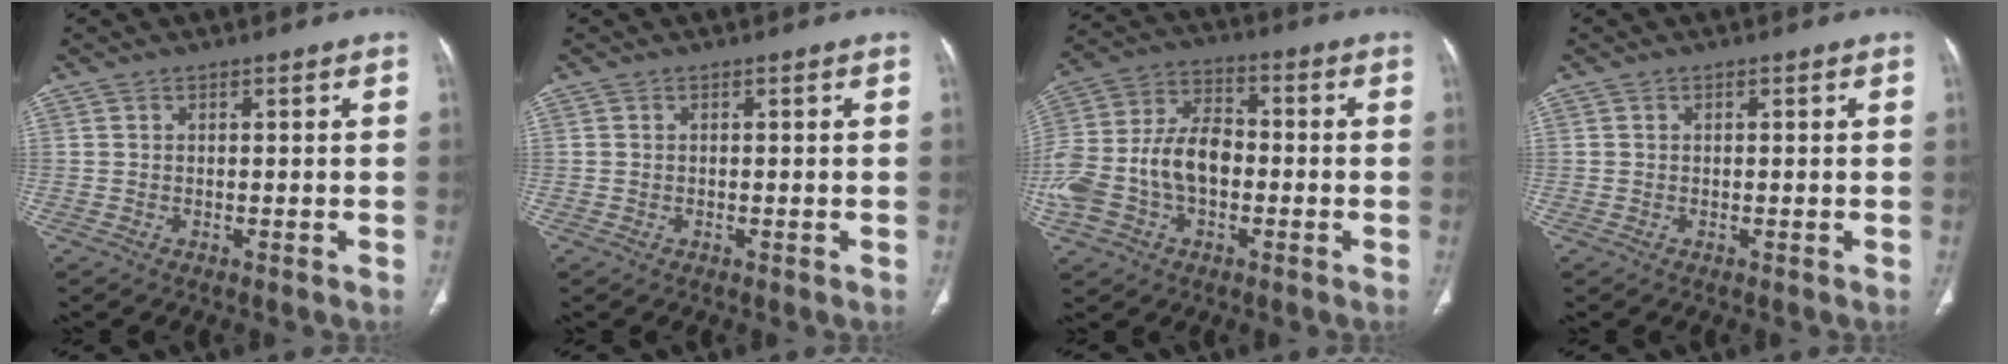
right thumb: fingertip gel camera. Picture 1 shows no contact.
{"total": 0.0}
{"total": 17.0, "force": [-3.1, 11.1, 12.5], "torque": [-0.266, 0.040, -0.059]}
{"total": 0.0}